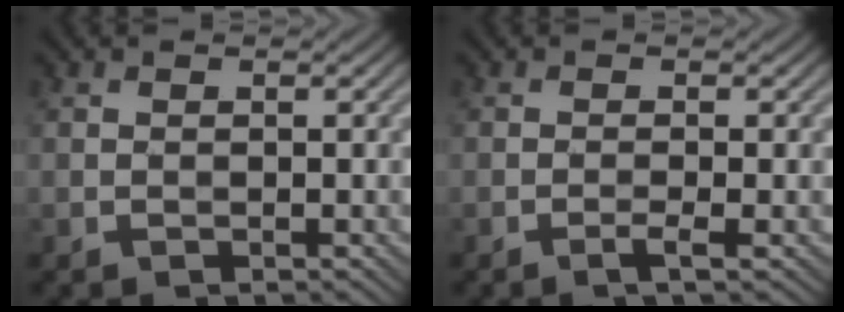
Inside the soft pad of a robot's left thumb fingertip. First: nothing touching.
{"total": 1.4, "force": [-0.7, -0.1, 1.2], "torque": [-0.023, 0.003, -0.019]}